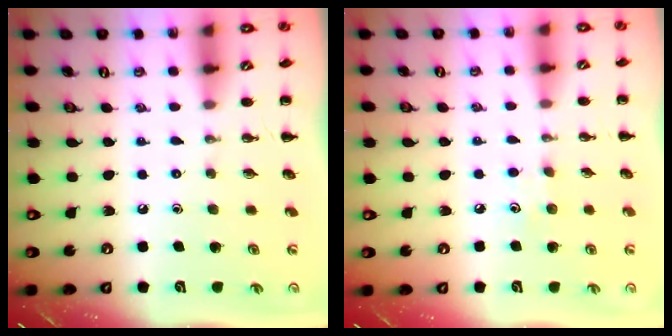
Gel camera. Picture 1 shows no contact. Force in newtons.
{"total": 5.4, "press": 5.2, "slide": 1.7}